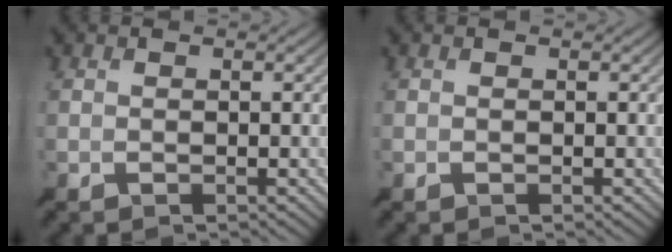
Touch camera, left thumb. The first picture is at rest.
{"total": 0.0}